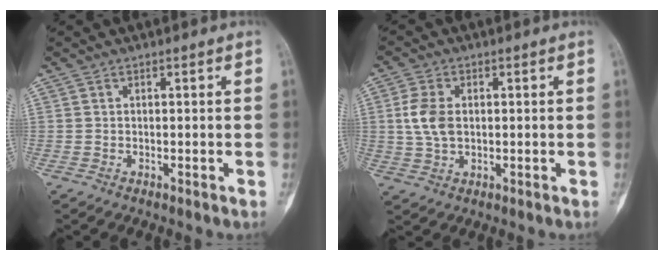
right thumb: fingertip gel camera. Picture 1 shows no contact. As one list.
[{"total": 6.1, "force": [0.6, 3.8, 4.7], "torque": [-0.100, 0.004, 0.013]}]